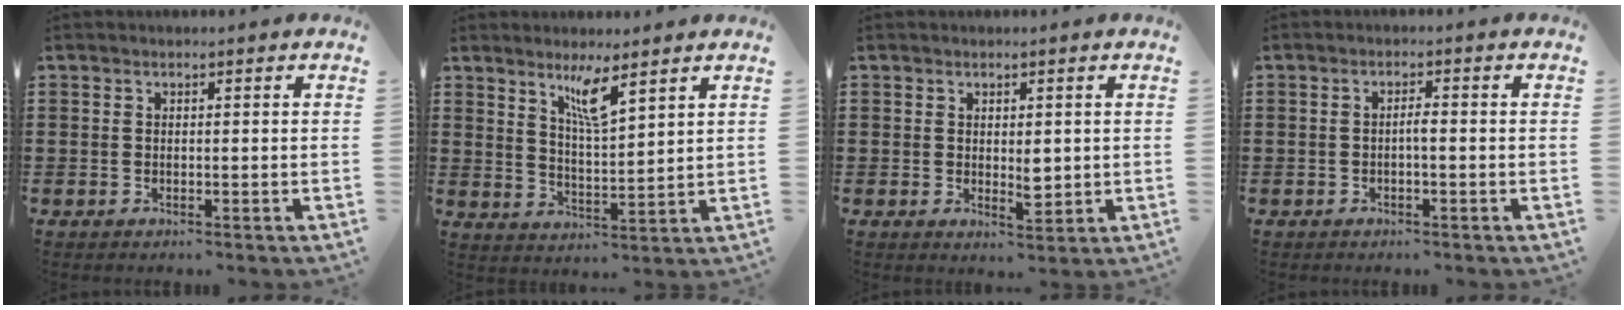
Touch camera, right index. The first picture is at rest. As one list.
[{"total": 5.4, "force": [3.7, 0.6, 3.9], "torque": [-0.079, -0.002, 0.061]}, {"total": 2.6, "force": [0.5, 1.6, 2.0], "torque": [-0.024, -0.004, 0.006]}, {"total": 1.4, "force": [-0.4, 0.2, 1.3], "torque": [-0.026, 0.001, -0.008]}]